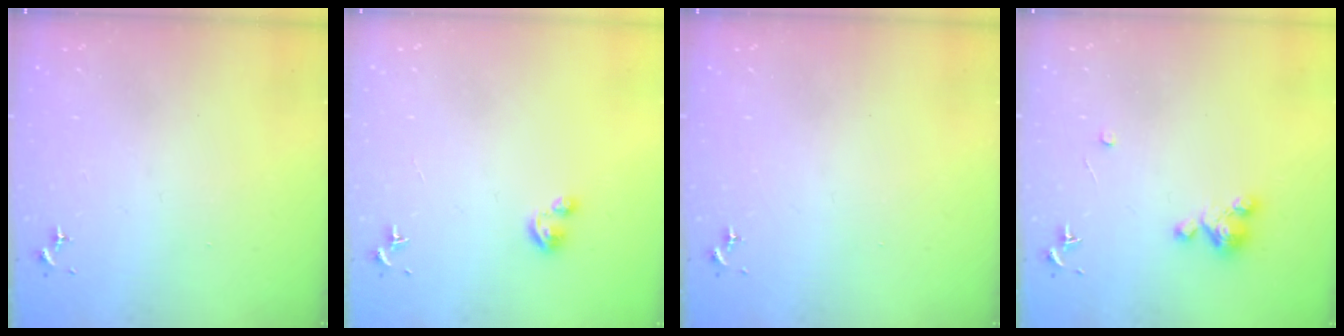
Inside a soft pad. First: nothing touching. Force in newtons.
{"total": 2.8, "press": 2.8, "slide": 0.2}
{"total": 0.0}
{"total": 5.2, "press": 5.2, "slide": 0.3}